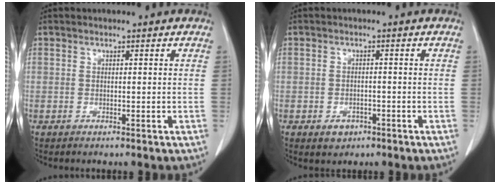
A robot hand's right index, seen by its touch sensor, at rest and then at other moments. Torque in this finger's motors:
{"motor_torque": [0.36, -0.28, 0.06, 0.03]}